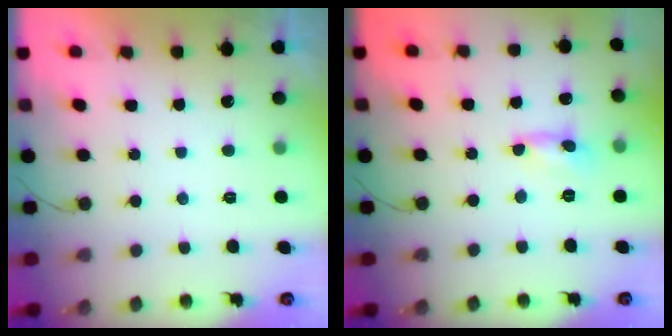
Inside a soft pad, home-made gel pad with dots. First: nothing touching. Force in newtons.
{"total": 0.8, "press": 0.7, "slide": 0.1}